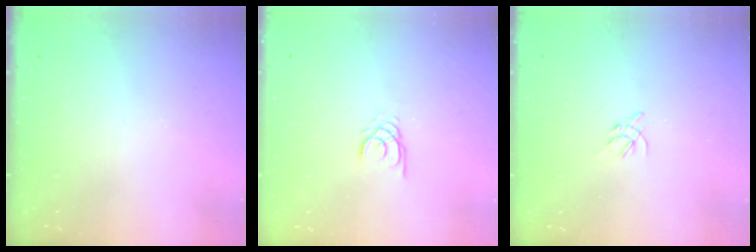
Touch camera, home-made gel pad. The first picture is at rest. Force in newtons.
{"total": 2.2, "press": 2.2, "slide": 0.2}
{"total": 2.3, "press": 2.2, "slide": 0.6}